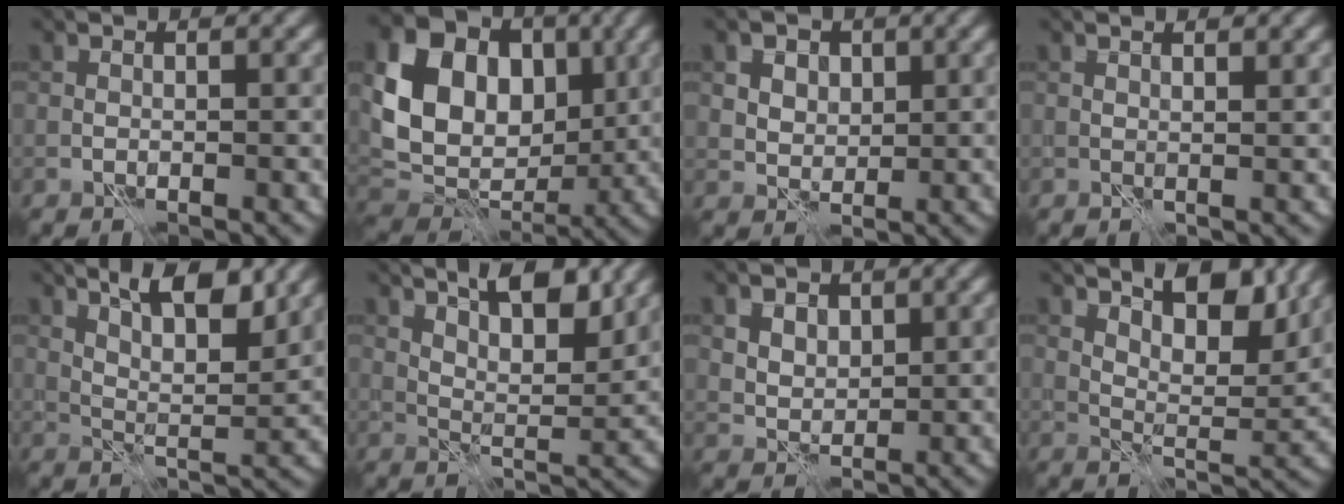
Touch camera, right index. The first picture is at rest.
{"total": 14.1, "force": [3.4, 10.7, 8.5], "torque": [-0.162, 0.031, 0.056]}
{"total": 5.1, "force": [2.8, 3.6, 2.4], "torque": [-0.055, 0.007, 0.039]}
{"total": 1.1, "force": [0.9, 0.2, 0.7], "torque": [-0.012, 0.001, 0.013]}
{"total": 6.9, "force": [4.5, 2.0, 4.9], "torque": [-0.067, 0.002, 0.068]}
{"total": 6.8, "force": [4.5, 2.1, 4.6], "torque": [-0.062, 0.000, 0.071]}
{"total": 3.8, "force": [2.1, 2.5, 1.9], "torque": [-0.046, 0.005, 0.039]}
{"total": 7.0, "force": [4.8, 2.4, 4.5], "torque": [-0.072, 0.000, 0.075]}